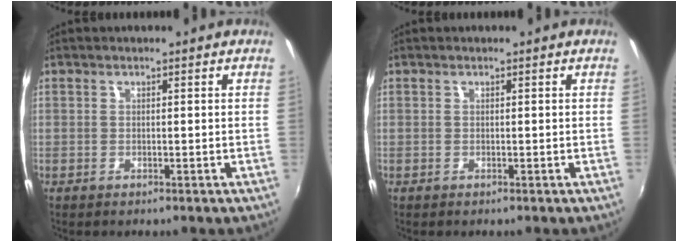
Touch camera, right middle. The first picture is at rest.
{"total": 0.0}